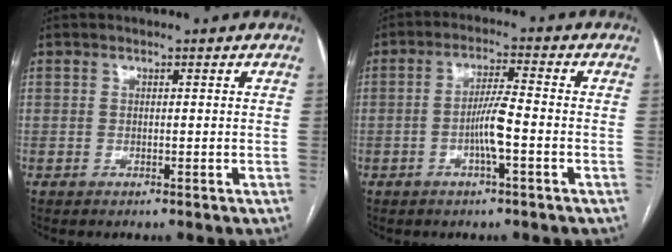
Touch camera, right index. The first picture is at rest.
{"total": 5.3, "force": [-1.7, 0.2, 5.1], "torque": [-0.103, 0.005, -0.031]}